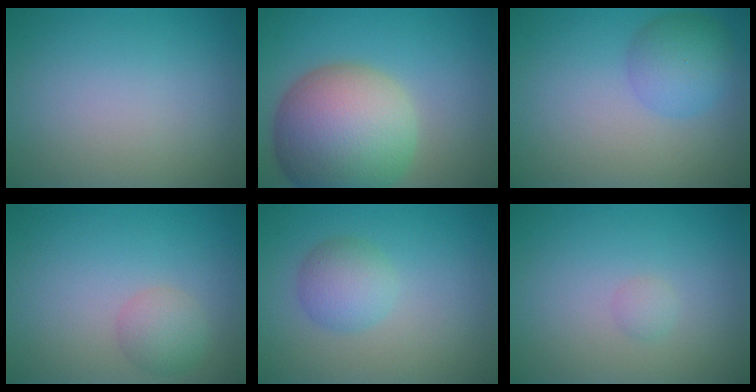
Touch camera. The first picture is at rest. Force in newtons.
{"total": 12.5, "press": 12.4, "slide": 0.9}
{"total": 3.8, "press": 3.8, "slide": 0.1}
{"total": 2.1, "press": 2.1, "slide": 0.1}
{"total": 2.9, "press": 2.9, "slide": 0.1}
{"total": 0.7, "press": 0.7, "slide": 0.0}